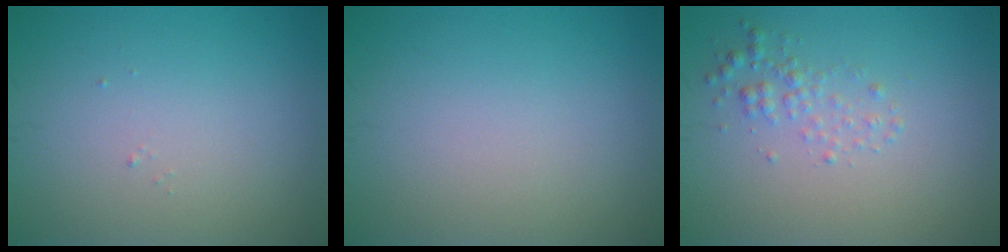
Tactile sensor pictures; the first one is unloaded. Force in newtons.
{"total": 0.0}
{"total": 1.7, "press": 1.7, "slide": 0.0}